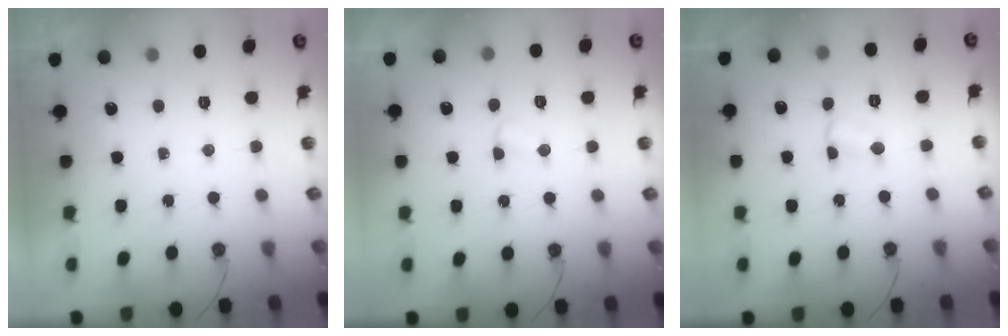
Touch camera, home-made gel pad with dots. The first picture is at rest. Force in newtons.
{"total": 2.6, "press": 2.6, "slide": 0.4}
{"total": 2.9, "press": 2.9, "slide": 0.5}